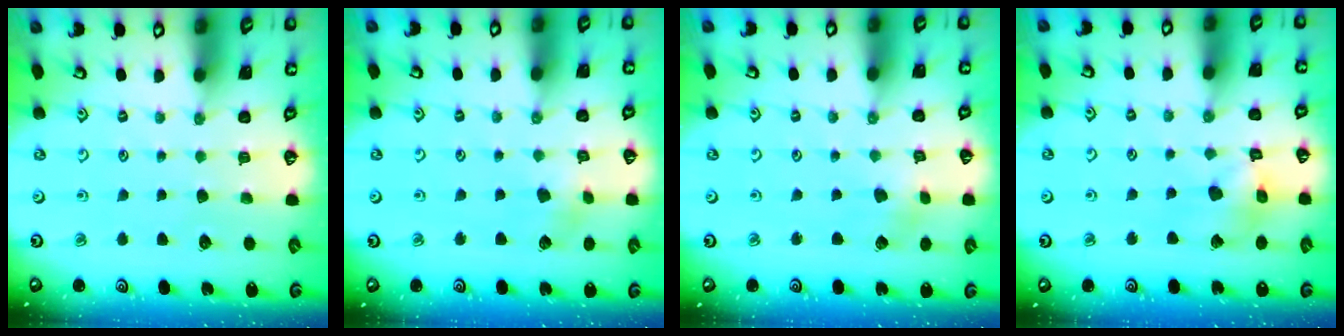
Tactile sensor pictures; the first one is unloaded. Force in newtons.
{"total": 3.8, "press": 3.8, "slide": 0.5}
{"total": 2.3, "press": 2.2, "slide": 0.4}
{"total": 12.0, "press": 11.9, "slide": 1.7}